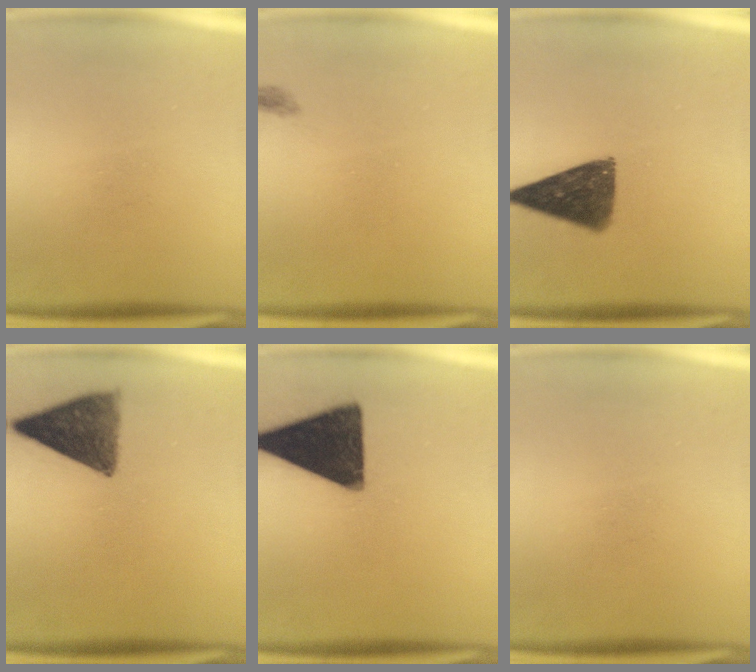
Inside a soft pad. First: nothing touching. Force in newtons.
{"total": 0.7}
{"total": 11.3}
{"total": 9.3}
{"total": 17.4}
{"total": 0.0}